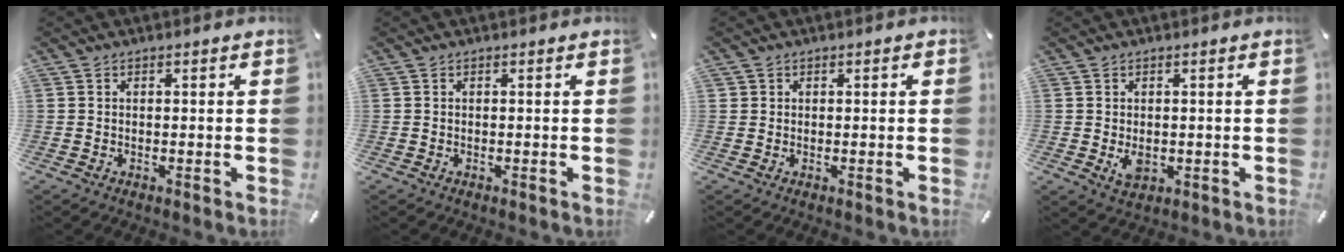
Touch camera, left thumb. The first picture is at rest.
{"total": 0.0}
{"total": 0.9, "force": [0.1, 0.9, 0.0], "torque": [0.001, 0.006, 0.000]}
{"total": 3.2, "force": [-0.3, 2.3, 2.3], "torque": [-0.045, -0.006, -0.007]}